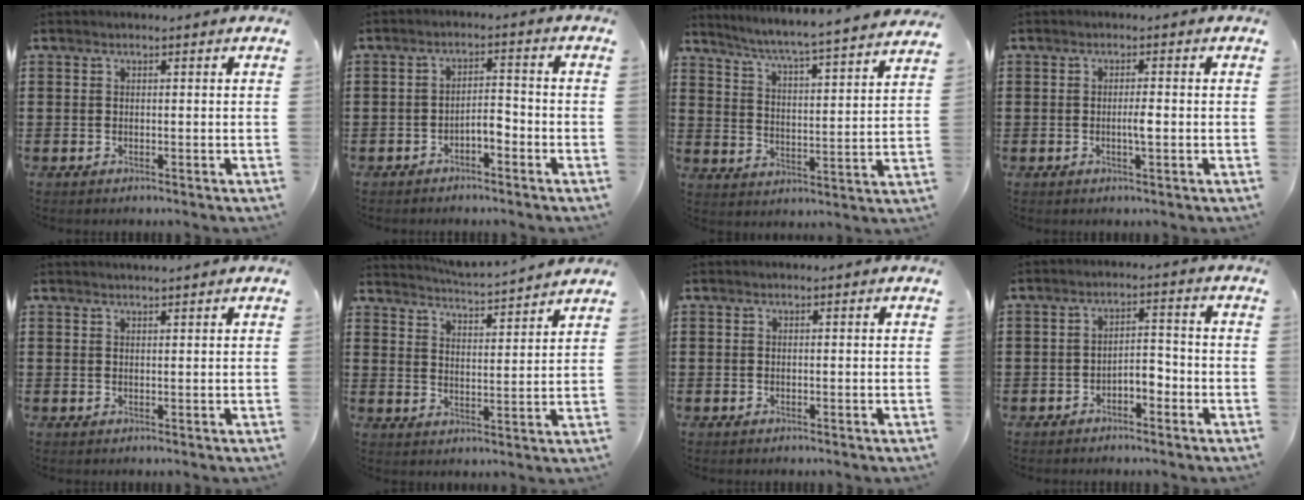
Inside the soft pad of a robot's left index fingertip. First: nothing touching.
{"total": 3.1, "force": [-2.4, 0.9, 1.8], "torque": [-0.035, 0.007, -0.049]}
{"total": 5.0, "force": [4.6, -1.1, 1.5], "torque": [-0.053, -0.048, 0.069]}
{"total": 2.2, "force": [-0.4, 0.3, 2.1], "torque": [-0.040, -0.001, -0.008]}
{"total": 1.0, "force": [1.0, -0.1, 0.2], "torque": [-0.005, -0.001, 0.020]}
{"total": 3.8, "force": [3.7, -0.6, 0.3], "torque": [-0.027, -0.034, 0.059]}
{"total": 0.0}
{"total": 3.1, "force": [-2.4, 1.2, 1.5], "torque": [-0.032, 0.008, -0.050]}